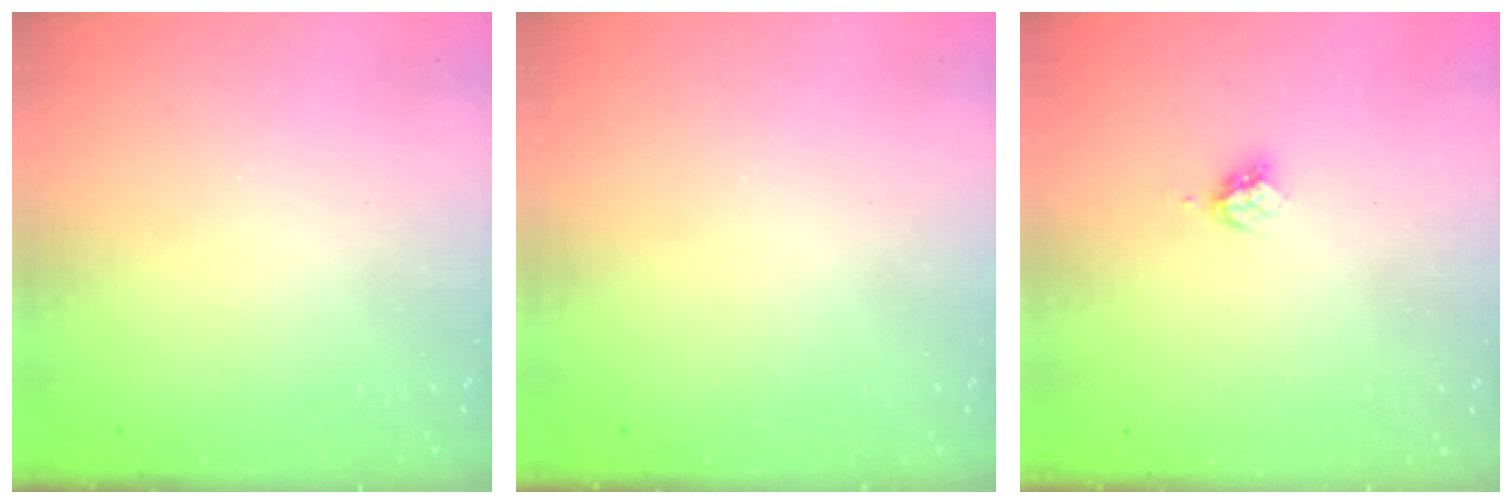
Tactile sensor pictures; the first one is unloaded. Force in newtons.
{"total": 0.0}
{"total": 4.5, "press": 4.5, "slide": 0.5}